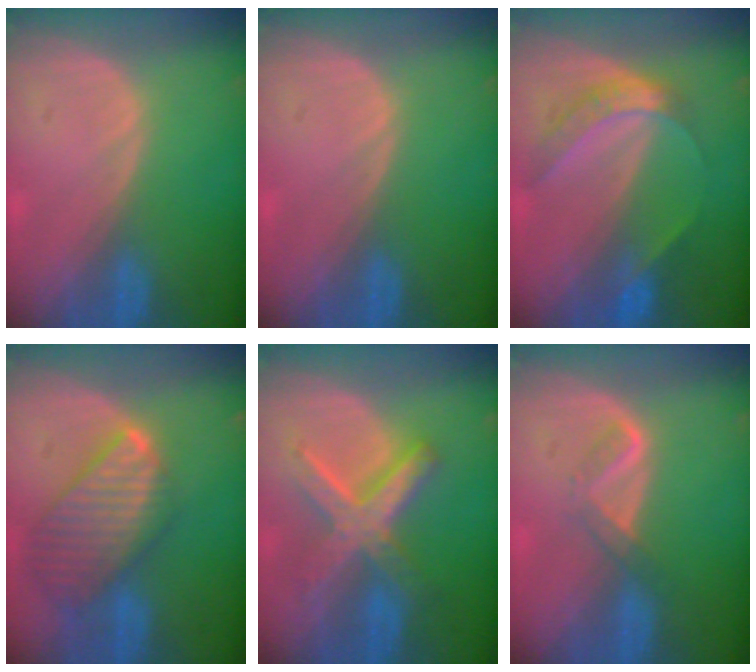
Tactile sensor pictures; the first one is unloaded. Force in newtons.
{"total": 0.0}
{"total": 6.3, "press": 5.2, "slide": 3.4}
{"total": 9.7, "press": 8.4, "slide": 4.9}
{"total": 8.2, "press": 8.2, "slide": 0.7}
{"total": 2.8, "press": 2.7, "slide": 0.7}